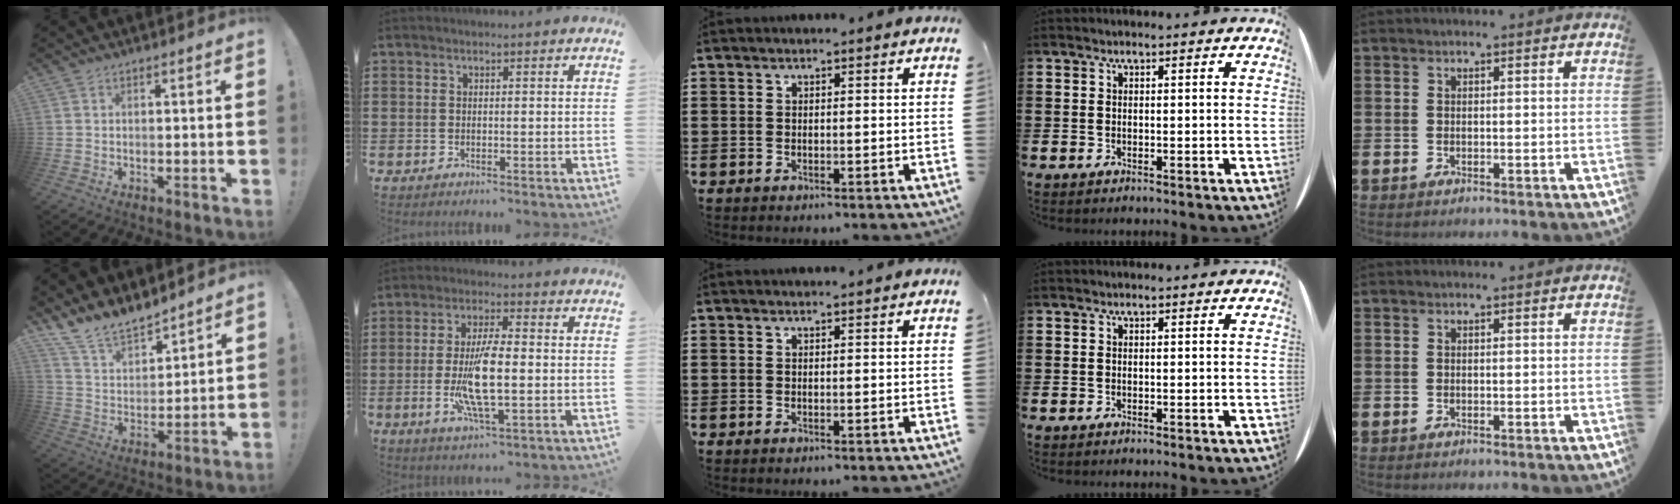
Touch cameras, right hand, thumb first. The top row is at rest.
{"thumb": {"total": 11.8, "force": [11.0, 3.3, 2.5], "torque": [-0.072, -0.091, 0.209]}, "index": {"total": 9.5, "force": [-1.4, 2.5, 9.1], "torque": [-0.186, -0.011, -0.028]}, "middle": {"total": 0.6, "force": [0.6, 0.0, 0.1], "torque": [-0.003, -0.001, 0.012]}}